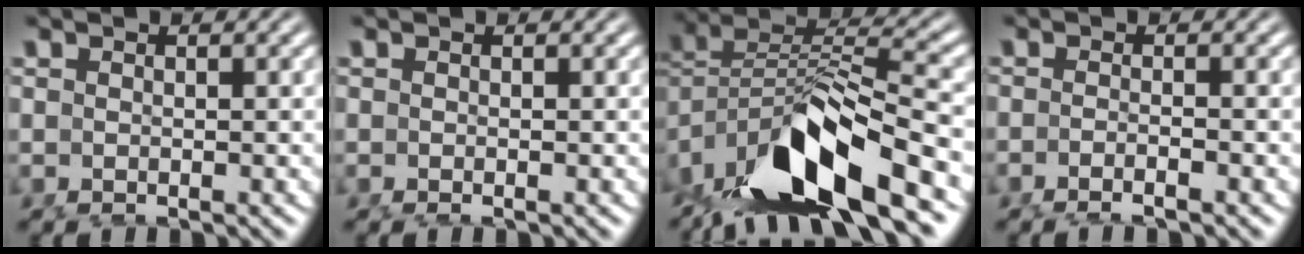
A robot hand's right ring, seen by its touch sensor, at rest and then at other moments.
{"total": 0.0}
{"total": 12.2, "force": [-3.8, 7.3, 8.9], "torque": [-0.169, -0.021, -0.053]}
{"total": 1.6, "force": [-1.3, -0.2, 1.0], "torque": [-0.022, 0.000, -0.026]}